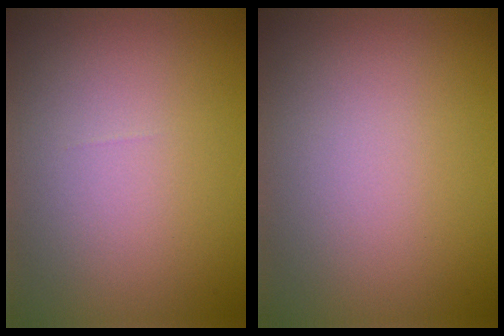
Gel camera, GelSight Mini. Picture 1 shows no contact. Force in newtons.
{"total": 0.0}